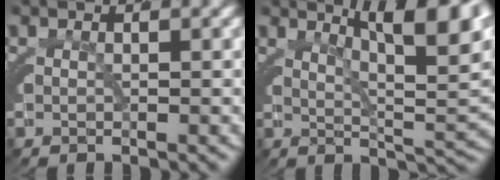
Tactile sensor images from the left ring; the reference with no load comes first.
{"total": 9.0, "force": [4.2, 2.5, 7.6], "torque": [-0.069, 0.016, 0.054]}